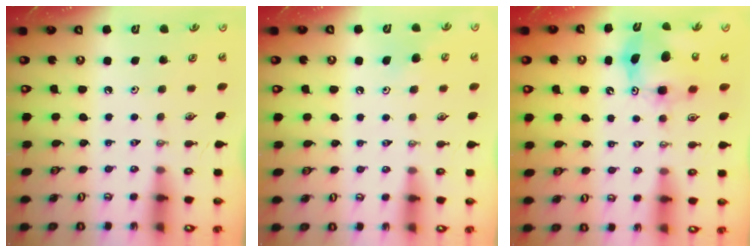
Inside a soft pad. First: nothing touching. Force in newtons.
{"total": 6.1, "press": 5.8, "slide": 1.7}
{"total": 10.1, "press": 10.0, "slide": 0.8}